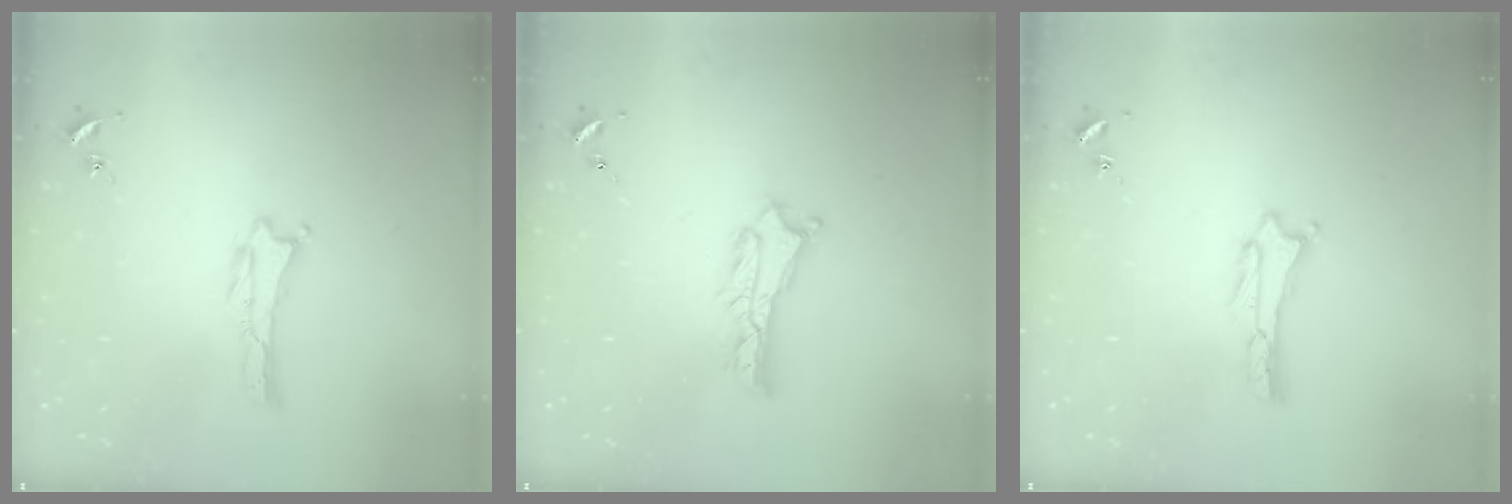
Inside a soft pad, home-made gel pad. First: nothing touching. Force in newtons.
{"total": 2.4, "press": 2.4, "slide": 0.2}
{"total": 1.6, "press": 1.6, "slide": 0.2}